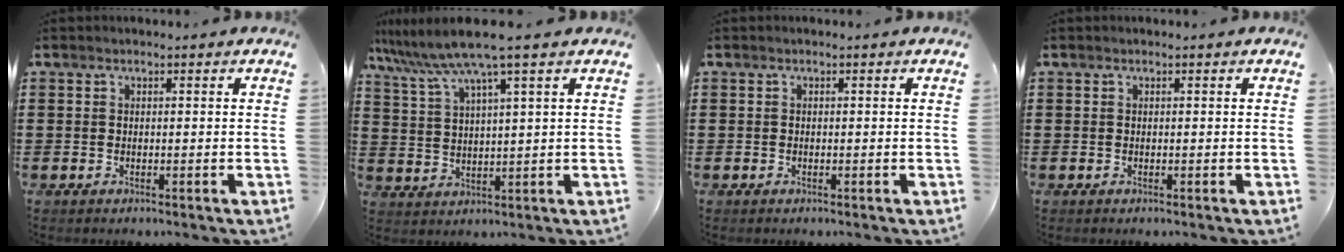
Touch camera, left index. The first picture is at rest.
{"total": 7.0, "force": [5.1, -0.4, 4.8], "torque": [-0.109, -0.021, 0.086]}
{"total": 0.0}
{"total": 0.0}